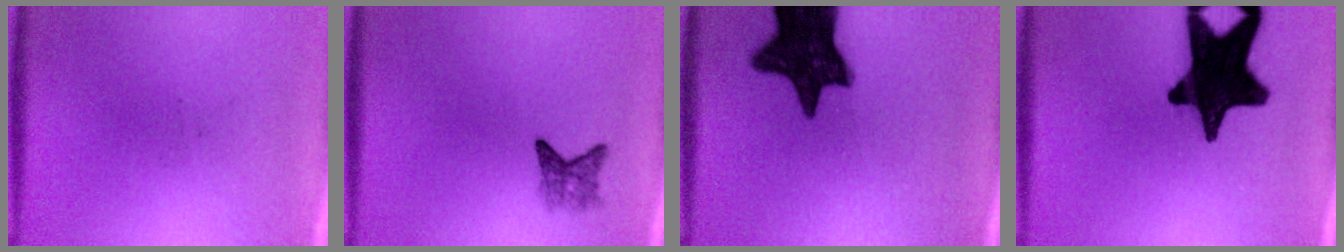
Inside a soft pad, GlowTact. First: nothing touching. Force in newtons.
{"total": 2.3}
{"total": 15.1}
{"total": 18.5}